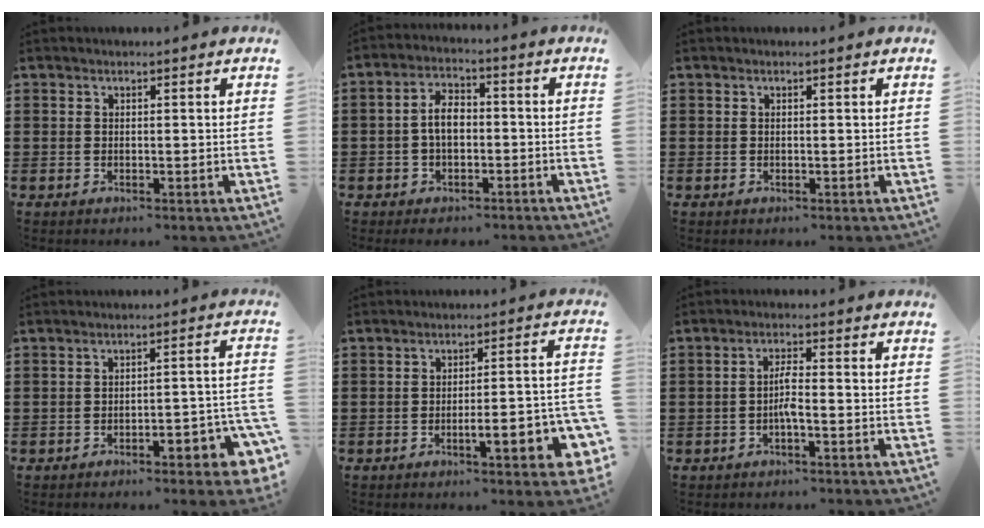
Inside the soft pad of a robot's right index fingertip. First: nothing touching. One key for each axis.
{"total": 5.6, "fx": -1.6, "fy": 3.1, "fz": 4.4, "tx": -0.091, "ty": 0.008, "tz": -0.033}
{"total": 0.0}
{"total": 4.6, "fx": -3.0, "fy": 0.9, "fz": 3.3, "tx": -0.046, "ty": -0.007, "tz": -0.057}
{"total": 7.4, "fx": -3.3, "fy": 1.7, "fz": 6.5, "tx": -0.090, "ty": -0.010, "tz": -0.058}
{"total": 2.9, "fx": -1.1, "fy": 0.4, "fz": 2.6, "tx": -0.064, "ty": -0.002, "tz": -0.026}